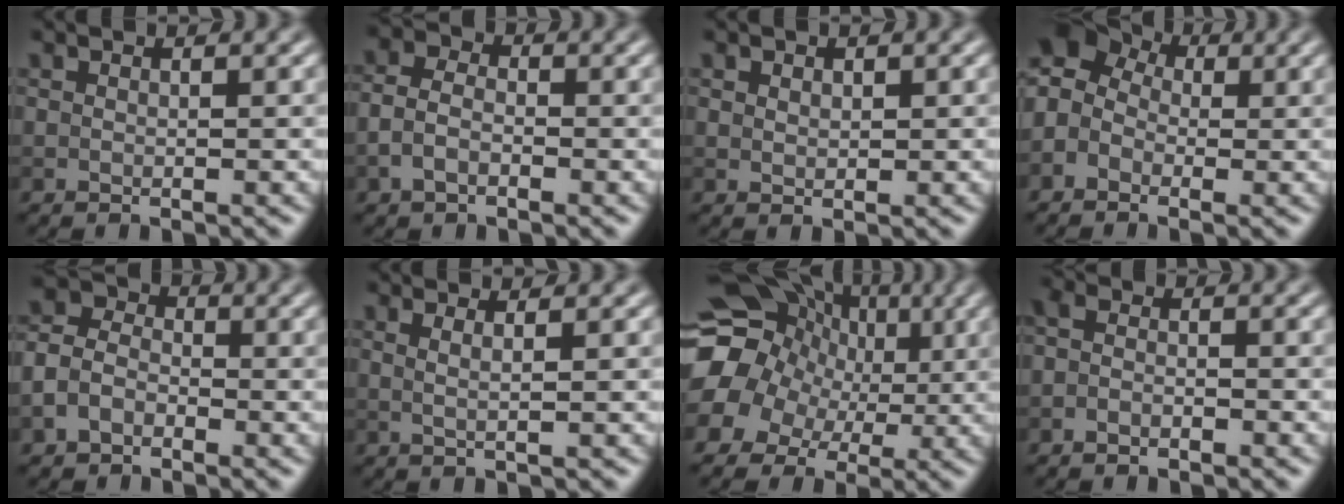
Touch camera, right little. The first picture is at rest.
{"total": 2.7, "force": [-1.1, 1.8, 1.6], "torque": [-0.033, 0.008, -0.029]}
{"total": 1.0, "force": [0.5, 0.7, 0.4], "torque": [-0.005, 0.000, 0.009]}
{"total": 7.2, "force": [0.6, 5.8, 4.2], "torque": [-0.075, 0.031, -0.027]}
{"total": 3.6, "force": [-1.6, 2.7, 1.7], "torque": [-0.040, 0.009, -0.044]}
{"total": 1.7, "force": [0.6, 0.6, 1.4], "torque": [-0.016, -0.001, -0.003]}
{"total": 15.0, "force": [2.0, 13.2, 6.8], "torque": [-0.154, 0.036, 0.010]}
{"total": 1.8, "force": [-0.9, 1.2, 1.0], "torque": [-0.009, 0.001, -0.026]}